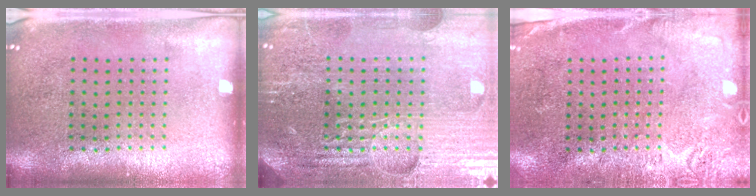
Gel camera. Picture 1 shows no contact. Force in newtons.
{"total": 4.9, "press": 4.6, "slide": 1.6}
{"total": 2.6, "press": 2.4, "slide": 1.1}